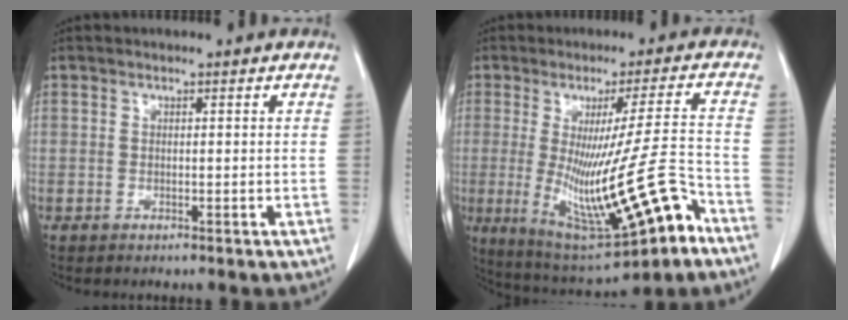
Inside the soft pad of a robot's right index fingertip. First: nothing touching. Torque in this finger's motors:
{"motor_torque": [2.00, -0.14, 0.82, 0.21]}